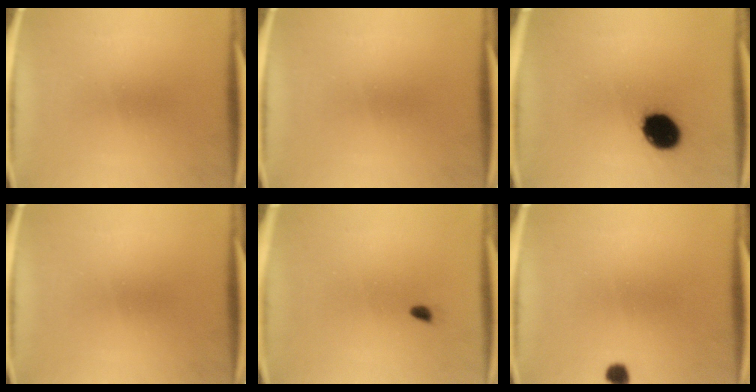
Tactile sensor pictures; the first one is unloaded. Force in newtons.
{"total": 0.0}
{"total": 11.5}
{"total": 0.0}
{"total": 0.6}
{"total": 2.0}